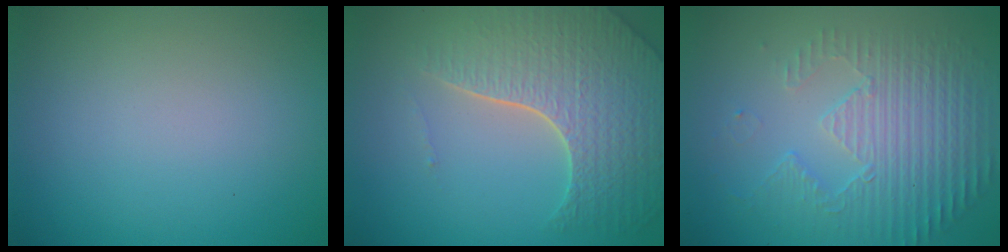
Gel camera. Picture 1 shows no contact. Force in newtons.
{"total": 7.4, "press": 5.5, "slide": 5.0}
{"total": 5.6, "press": 3.5, "slide": 4.3}